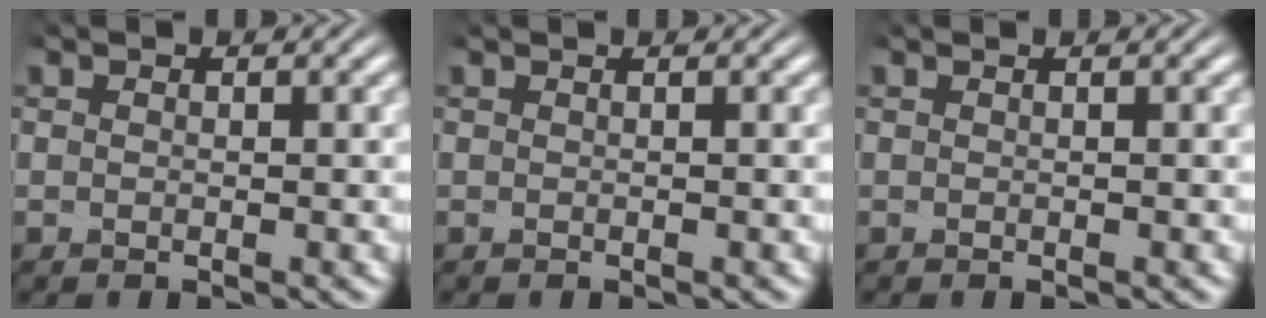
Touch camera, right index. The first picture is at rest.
{"total": 0.6, "force": [0.0, -0.5, -0.4], "torque": [0.013, 0.010, -0.008]}
{"total": 0.0}